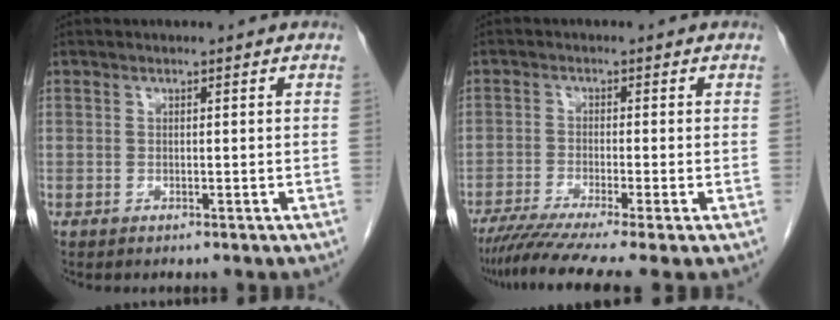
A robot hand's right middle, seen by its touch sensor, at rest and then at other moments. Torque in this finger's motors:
{"motor_torque": [1.12, -1.02, 0.18, 0.10]}